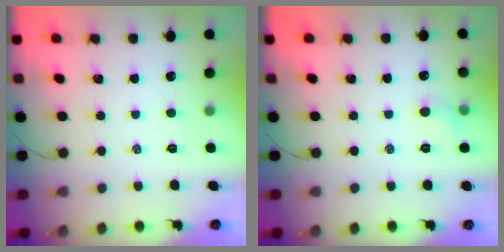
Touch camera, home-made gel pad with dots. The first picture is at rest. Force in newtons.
{"total": 5.0, "press": 4.8, "slide": 1.5}